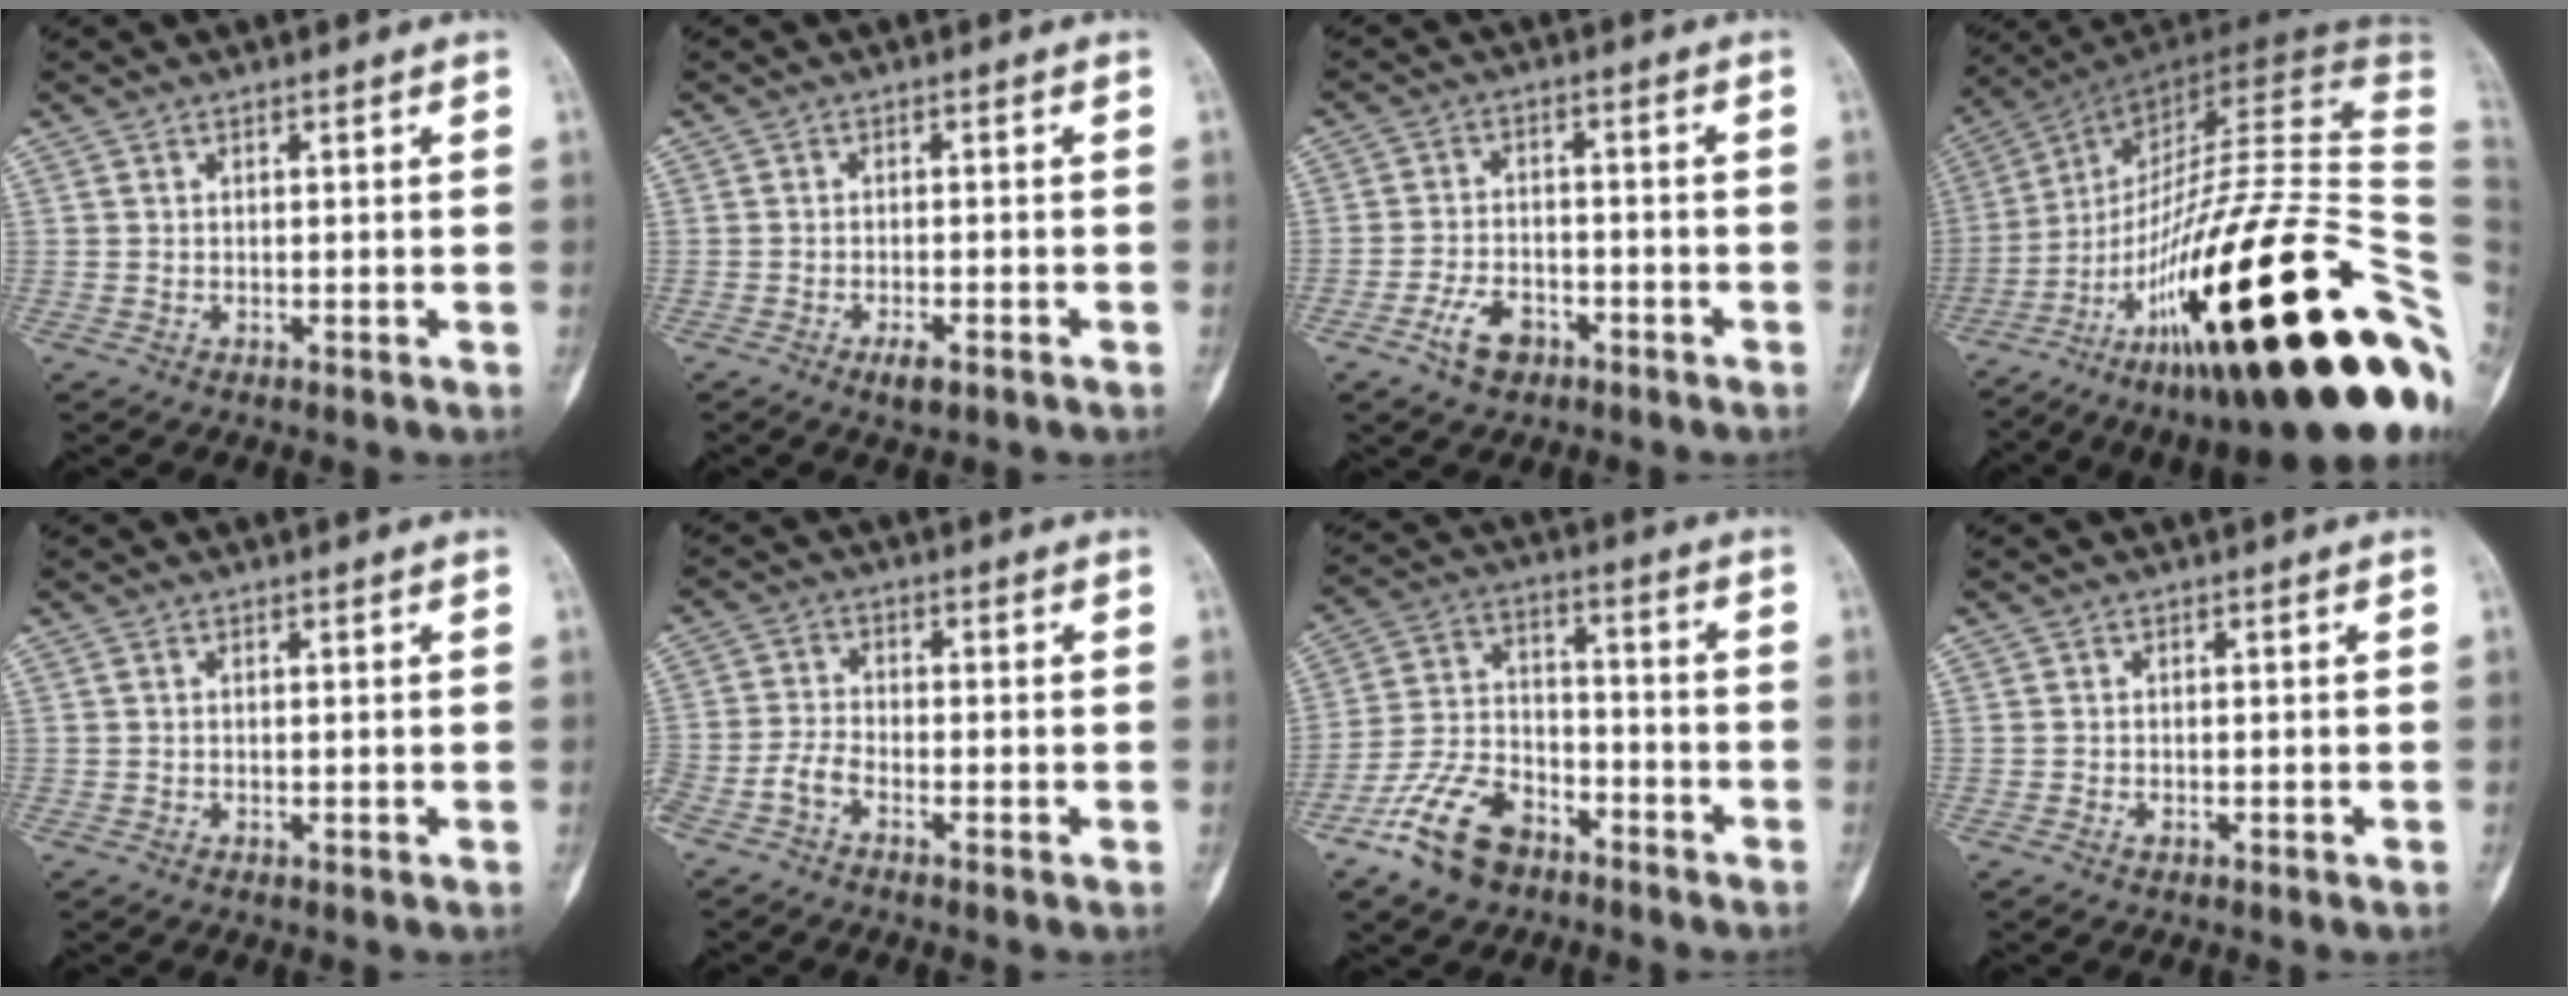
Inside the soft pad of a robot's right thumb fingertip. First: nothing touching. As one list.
[{"total": 2.7, "force": [-1.6, 0.8, 2.0], "torque": [-0.038, 0.004, -0.027]}, {"total": 6.0, "force": [-3.5, 3.5, 3.3], "torque": [-0.057, 0.023, -0.061]}, {"total": 42.2, "force": [-15.0, 10.4, 38.0], "torque": [-0.528, 0.067, -0.244]}, {"total": 0.0}, {"total": 3.9, "force": [-2.6, 1.4, 2.5], "torque": [-0.062, 0.016, -0.058]}, {"total": 13.1, "force": [-8.4, 7.3, 6.9], "torque": [-0.130, 0.056, -0.161]}, {"total": 0.7, "force": [-0.5, 0.2, 0.4], "torque": [-0.014, 0.003, -0.008]}]